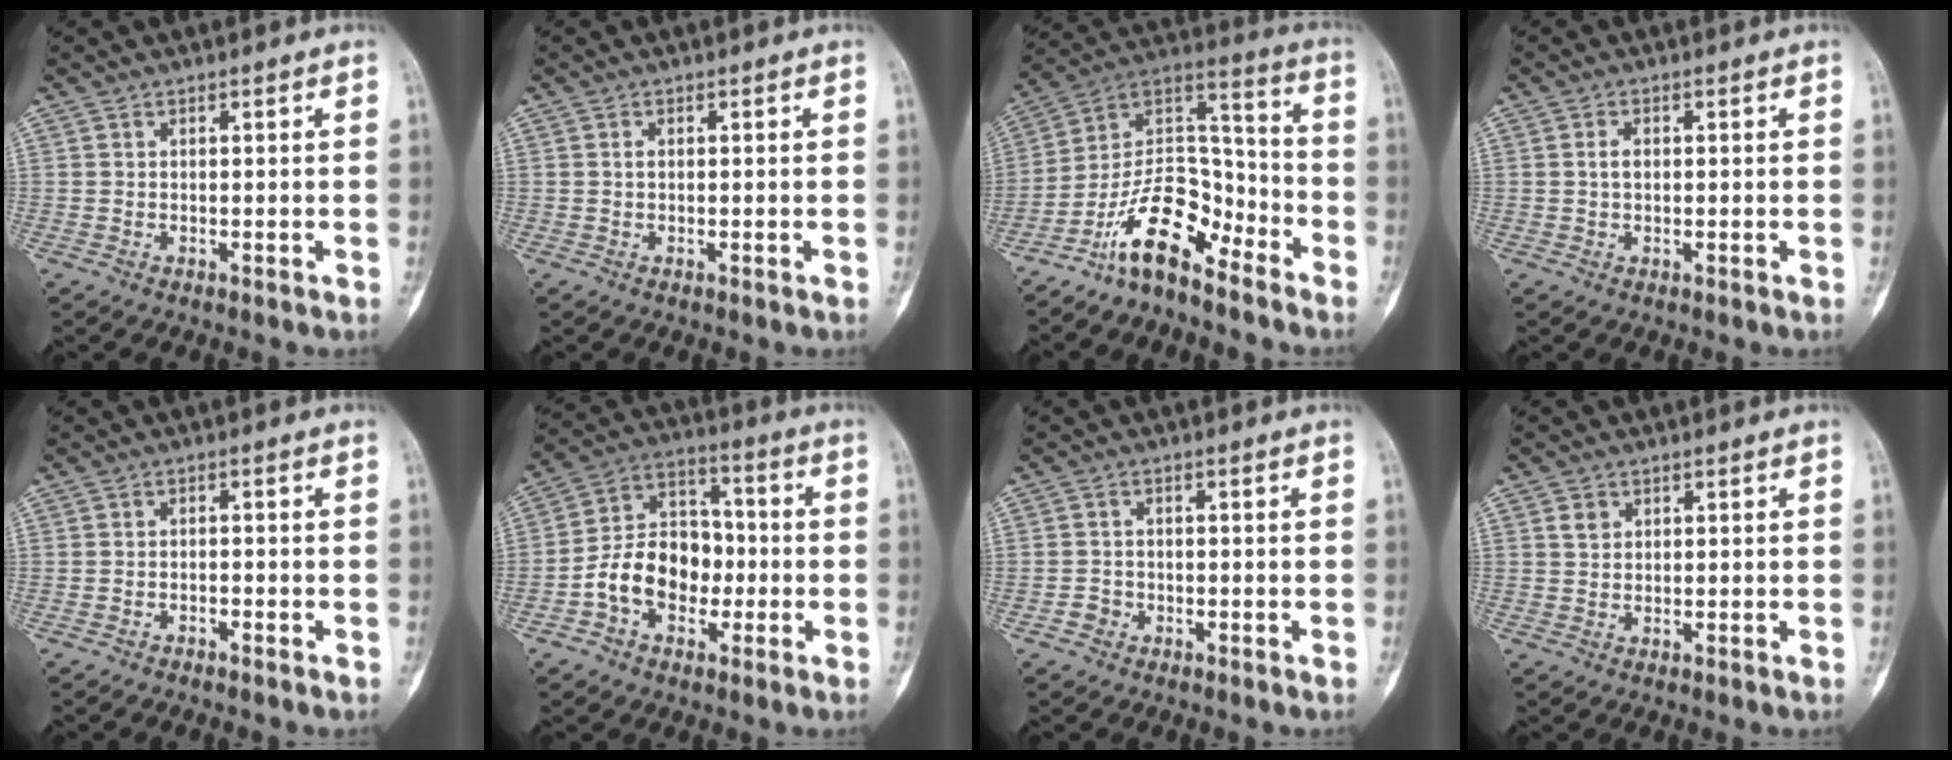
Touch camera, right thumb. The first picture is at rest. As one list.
[{"total": 0.6, "force": [0.1, 0.4, 0.5], "torque": [-0.008, 0.001, 0.000]}, {"total": 13.9, "force": [-9.8, 5.8, 8.0], "torque": [-0.122, 0.099, -0.189]}, {"total": 1.8, "force": [0.2, 1.1, 1.4], "torque": [-0.025, 0.005, 0.002]}, {"total": 1.0, "force": [-1.0, 0.3, 0.3], "torque": [-0.008, 0.010, -0.016]}, {"total": 13.4, "force": [-3.2, 9.7, 8.6], "torque": [-0.116, 0.047, -0.063]}, {"total": 2.0, "force": [-1.0, 1.6, 0.3], "torque": [0.003, 0.011, -0.022]}, {"total": 1.9, "force": [0.9, 1.5, 0.8], "torque": [-0.007, -0.003, 0.016]}]